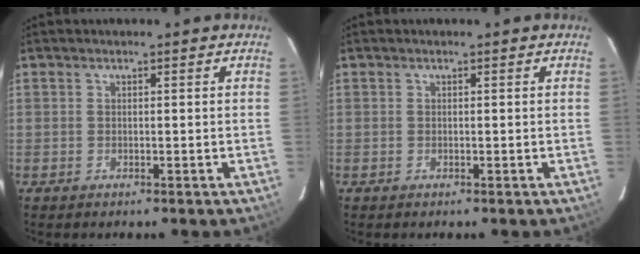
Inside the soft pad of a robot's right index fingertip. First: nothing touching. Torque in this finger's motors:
{"motor_torque": [0.00, 0.00, 0.00, 0.00]}